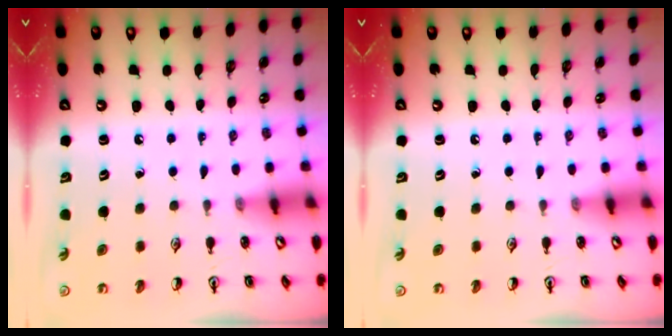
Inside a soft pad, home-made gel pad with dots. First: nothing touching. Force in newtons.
{"total": 0.0}